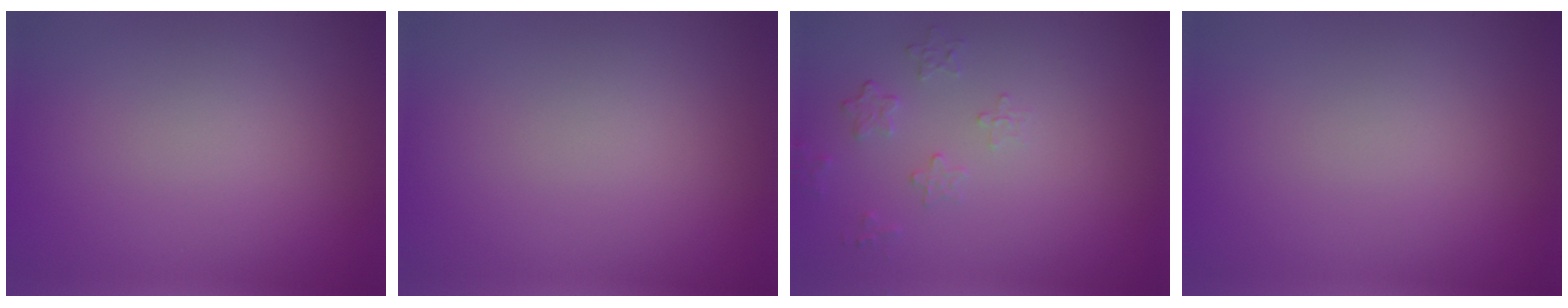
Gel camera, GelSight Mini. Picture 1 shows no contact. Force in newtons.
{"total": 0.0}
{"total": 1.6, "press": 0.9, "slide": 1.4}
{"total": 0.0}